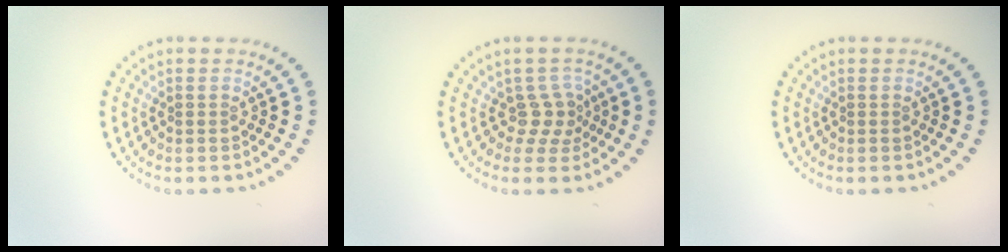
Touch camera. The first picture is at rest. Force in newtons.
{"total": 2.1, "press": 1.4, "slide": 1.6}
{"total": 0.0}